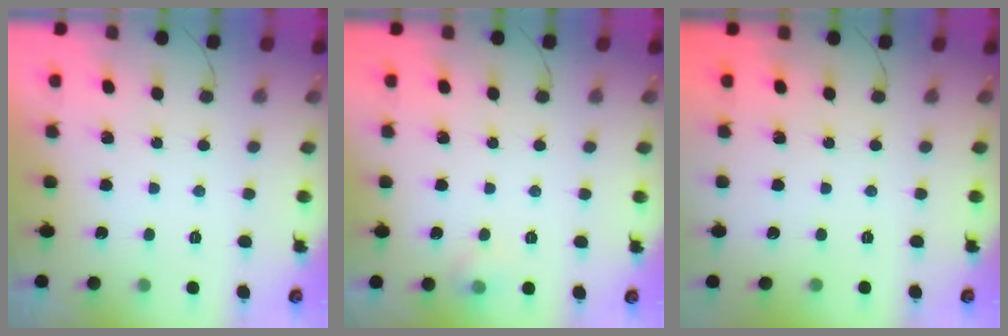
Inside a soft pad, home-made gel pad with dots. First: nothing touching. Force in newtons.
{"total": 5.4, "press": 5.3, "slide": 1.1}
{"total": 0.0}